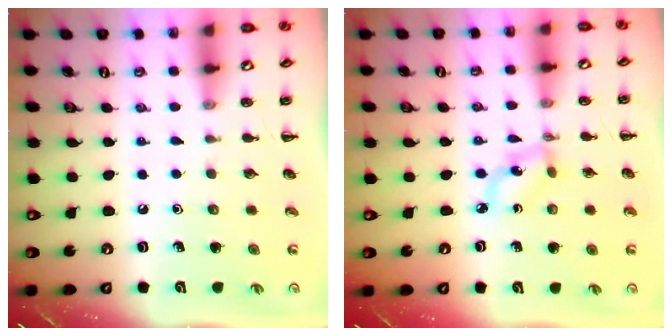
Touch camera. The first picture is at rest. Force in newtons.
{"total": 4.0, "press": 3.9, "slide": 1.0}